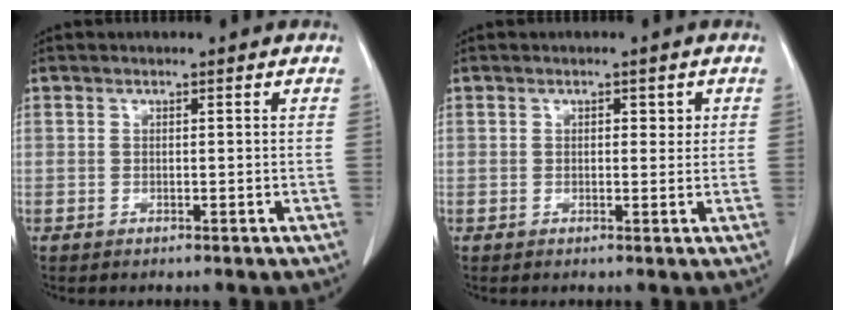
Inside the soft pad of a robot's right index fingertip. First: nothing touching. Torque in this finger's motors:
{"motor_torque": [-0.08, -0.02, 0.02, -0.01]}